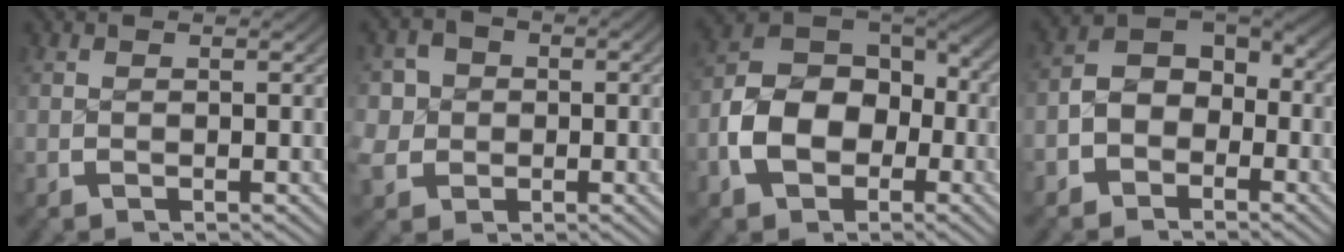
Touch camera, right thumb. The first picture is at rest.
{"total": 5.5, "force": [-1.3, 5.0, 1.8], "torque": [-0.050, -0.023, -0.019]}
{"total": 9.6, "force": [-2.7, 6.9, 6.1], "torque": [-0.139, -0.018, -0.041]}
{"total": 6.6, "force": [-2.1, 5.1, 3.5], "torque": [-0.068, -0.008, -0.046]}